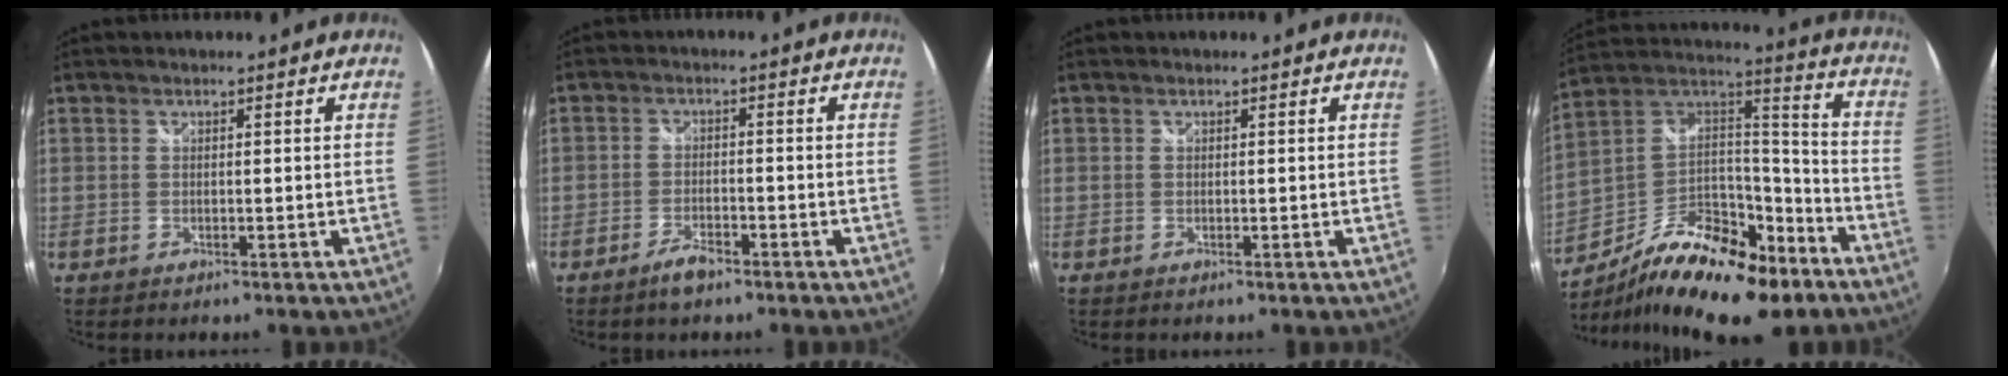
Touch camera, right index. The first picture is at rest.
{"total": 3.7, "force": [-2.9, 1.0, 2.2], "torque": [-0.055, -0.002, -0.053]}
{"total": 0.0}
{"total": 25.6, "force": [-15.8, 11.1, 16.8], "torque": [-0.306, -0.002, -0.251]}